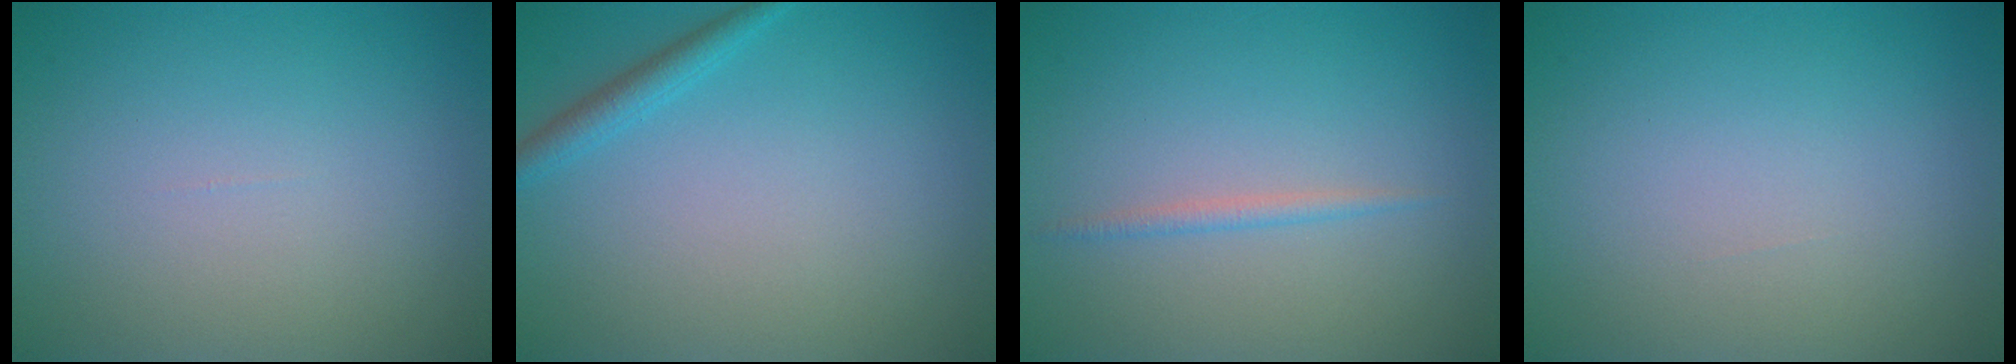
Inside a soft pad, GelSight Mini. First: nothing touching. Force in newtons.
{"total": 1.6, "press": 1.6, "slide": 0.1}
{"total": 0.7, "press": 0.7, "slide": 0.1}
{"total": 0.0}